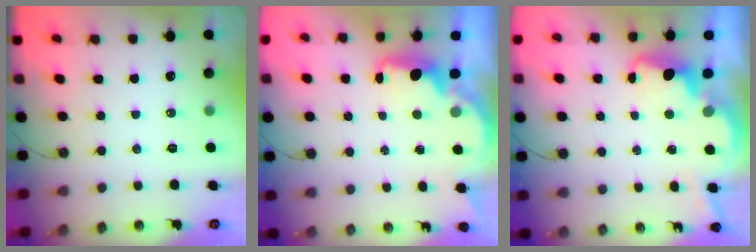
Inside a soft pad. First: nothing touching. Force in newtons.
{"total": 2.5, "press": 2.4, "slide": 0.8}
{"total": 3.9, "press": 3.8, "slide": 0.7}